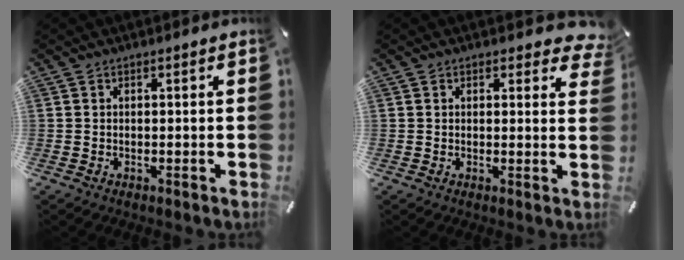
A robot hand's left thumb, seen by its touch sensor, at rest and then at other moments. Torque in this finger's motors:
{"motor_torque": [0.37, -0.39, -0.08, 0.01, -0.01]}